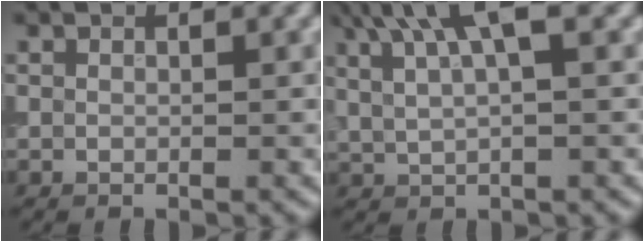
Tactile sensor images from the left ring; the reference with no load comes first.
{"total": 5.7, "force": [3.3, 1.5, 4.5], "torque": [-0.082, 0.012, 0.061]}